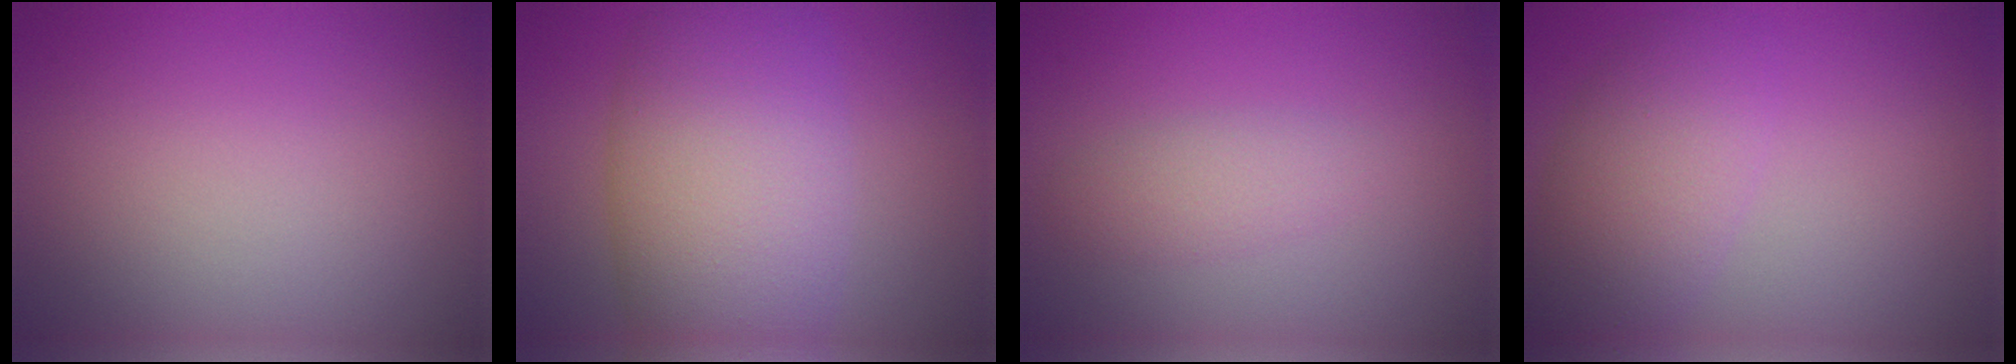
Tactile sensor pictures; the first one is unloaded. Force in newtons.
{"total": 11.2, "press": 11.2, "slide": 0.4}
{"total": 2.0, "press": 2.0, "slide": 0.1}
{"total": 4.9, "press": 4.9, "slide": 0.1}